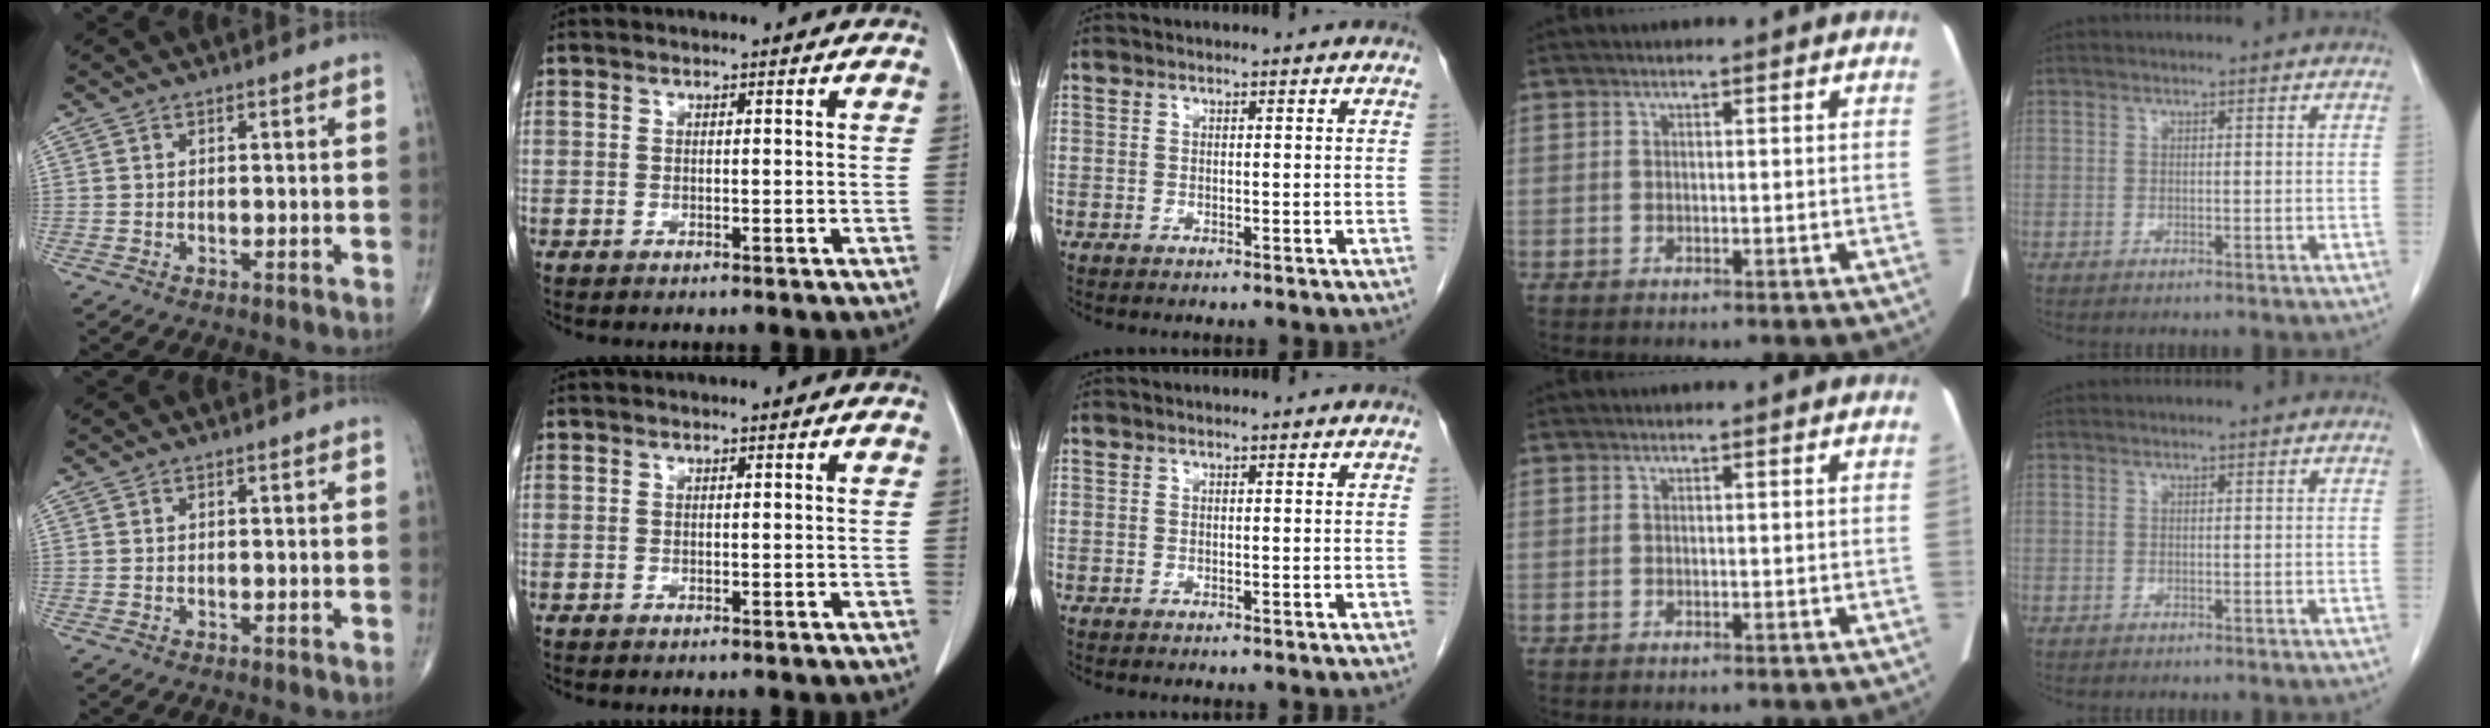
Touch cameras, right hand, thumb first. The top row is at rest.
{}